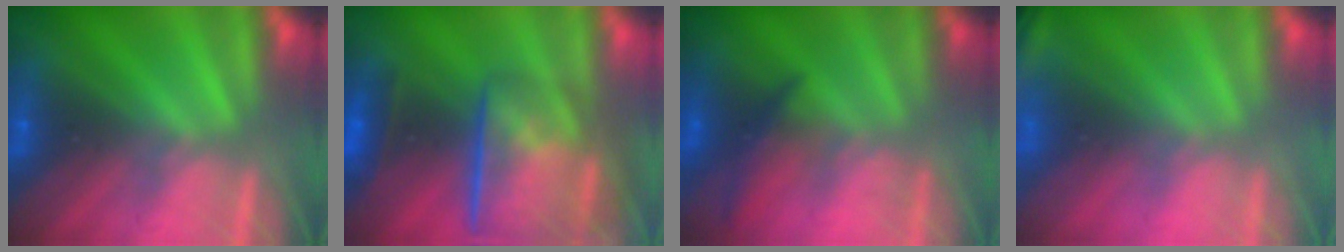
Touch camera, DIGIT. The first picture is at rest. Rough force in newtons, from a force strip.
{"total": 7.6}
{"total": 1.9}
{"total": 2.4}